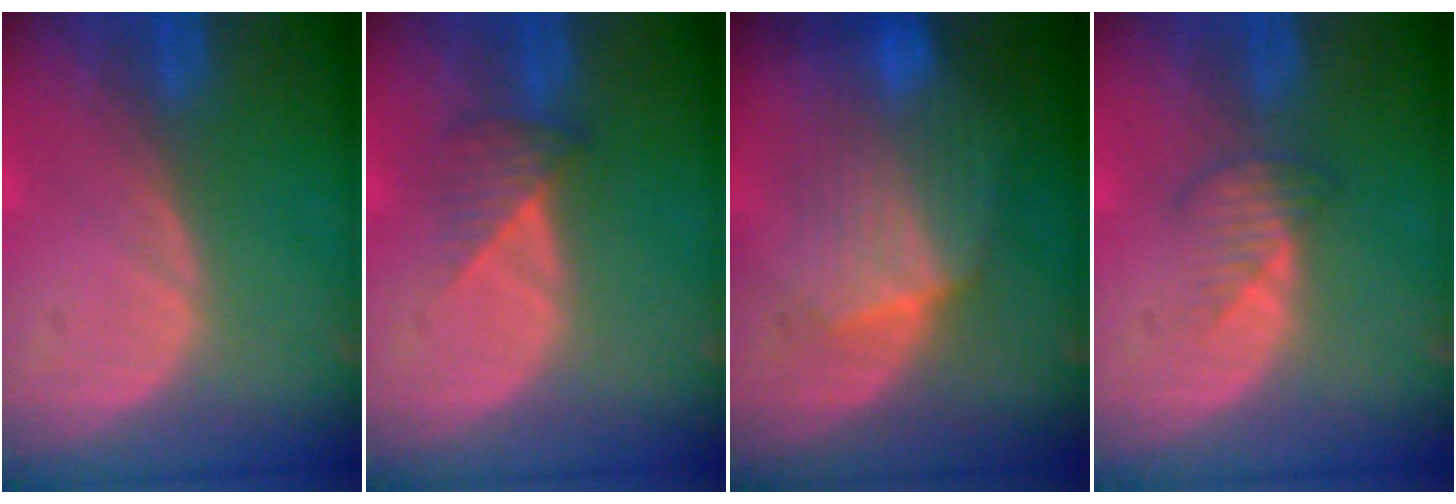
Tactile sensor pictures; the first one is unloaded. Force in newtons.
{"total": 3.3, "press": 2.9, "slide": 1.5}
{"total": 7.4, "press": 7.4, "slide": 0.3}
{"total": 2.8, "press": 2.7, "slide": 0.8}